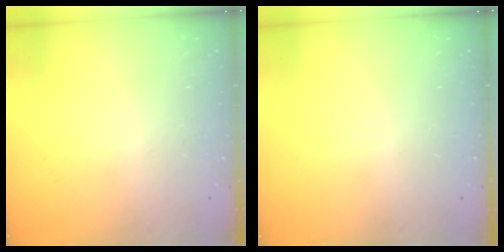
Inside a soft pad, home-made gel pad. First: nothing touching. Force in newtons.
{"total": 0.0}